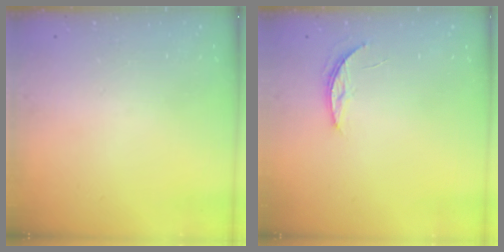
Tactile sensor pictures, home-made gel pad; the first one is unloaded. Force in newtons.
{"total": 3.9, "press": 3.9, "slide": 0.4}